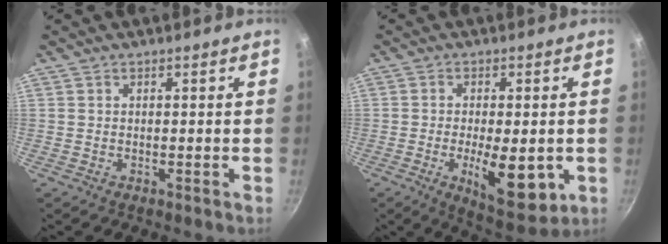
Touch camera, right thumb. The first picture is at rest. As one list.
[{"total": 11.9, "force": [-2.6, 4.7, 10.6], "torque": [-0.149, -0.008, -0.028]}]